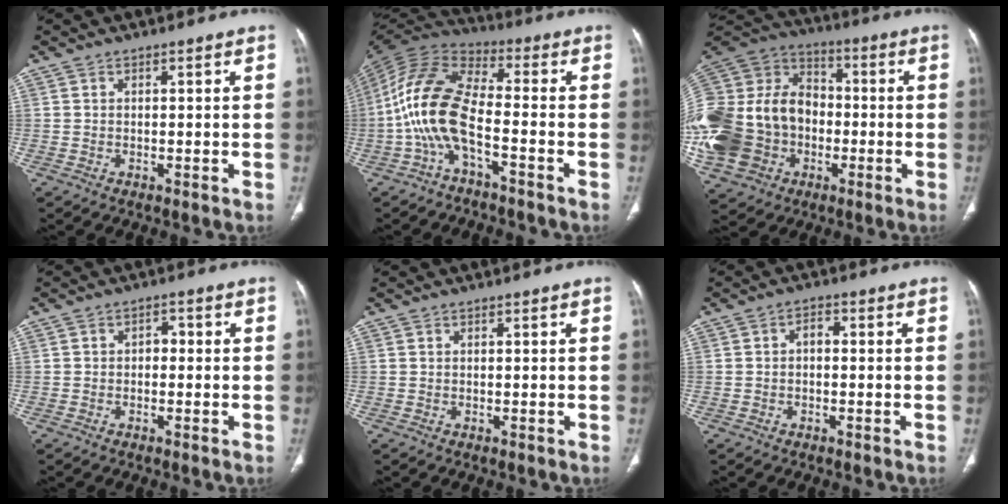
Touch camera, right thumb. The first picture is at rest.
{"total": 13.7, "force": [-4.2, 5.6, 11.7], "torque": [-0.254, 0.056, -0.089]}
{"total": 32.1, "force": [-6.0, 25.3, 18.8], "torque": [-0.463, 0.069, -0.103]}
{"total": 2.0, "force": [-0.3, 1.4, 1.3], "torque": [-0.009, 0.010, -0.012]}
{"total": 0.0}
{"total": 2.1, "force": [-0.2, 1.3, 1.7], "torque": [-0.023, 0.010, -0.009]}